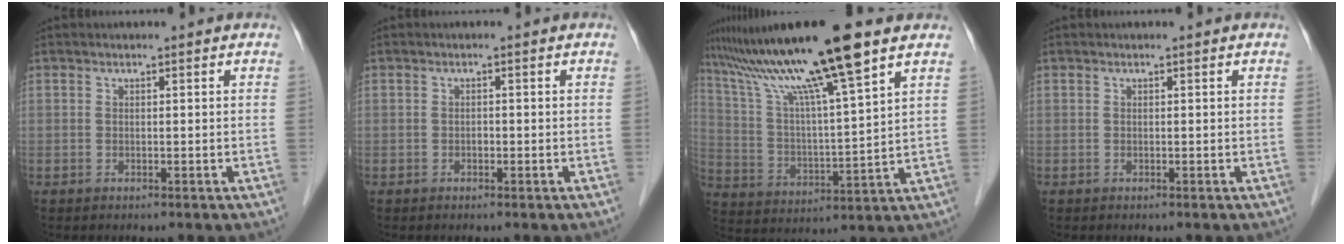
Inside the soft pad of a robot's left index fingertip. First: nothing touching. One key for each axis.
{"total": 0.7, "fx": -0.3, "fy": 0.4, "fz": 0.5, "tx": -0.007, "ty": 0.003, "tz": -0.007}
{"total": 17.4, "fx": 12.6, "fy": -0.8, "fz": 11.9, "tx": -0.213, "ty": 0.016, "tz": 0.224}
{"total": 0.0}